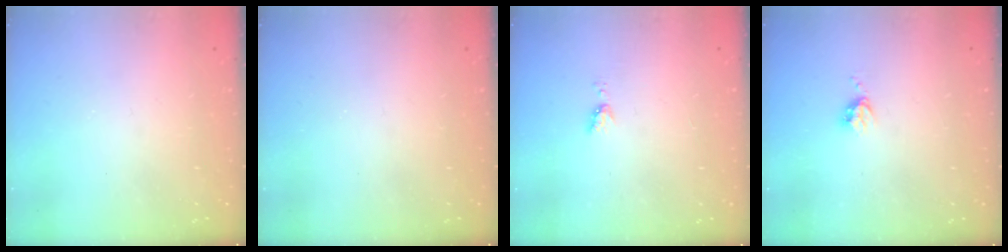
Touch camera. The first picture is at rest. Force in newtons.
{"total": 0.0}
{"total": 4.0, "press": 4.0, "slide": 0.5}
{"total": 3.5, "press": 3.4, "slide": 0.5}